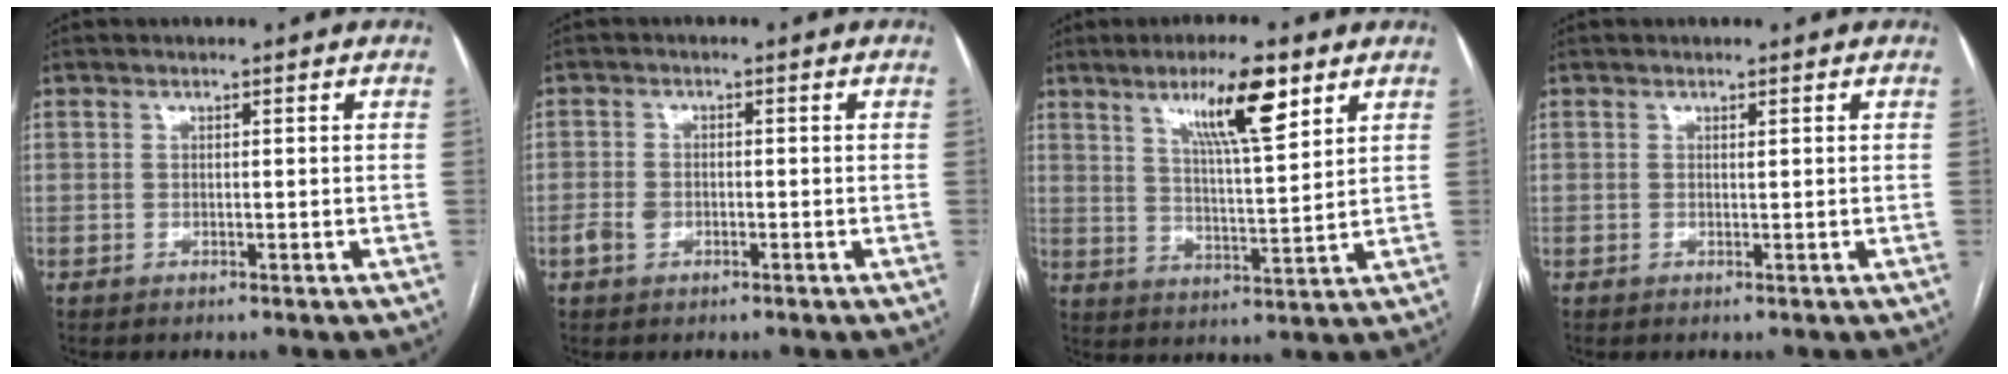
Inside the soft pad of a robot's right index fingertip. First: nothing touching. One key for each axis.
{"total": 2.2, "fx": -1.0, "fy": 1.5, "fz": 1.3, "tx": -0.024, "ty": 0.006, "tz": -0.014}
{"total": 10.6, "fx": 6.1, "fy": 1.3, "fz": 8.6, "tx": -0.147, "ty": 0.000, "tz": 0.103}
{"total": 0.0}